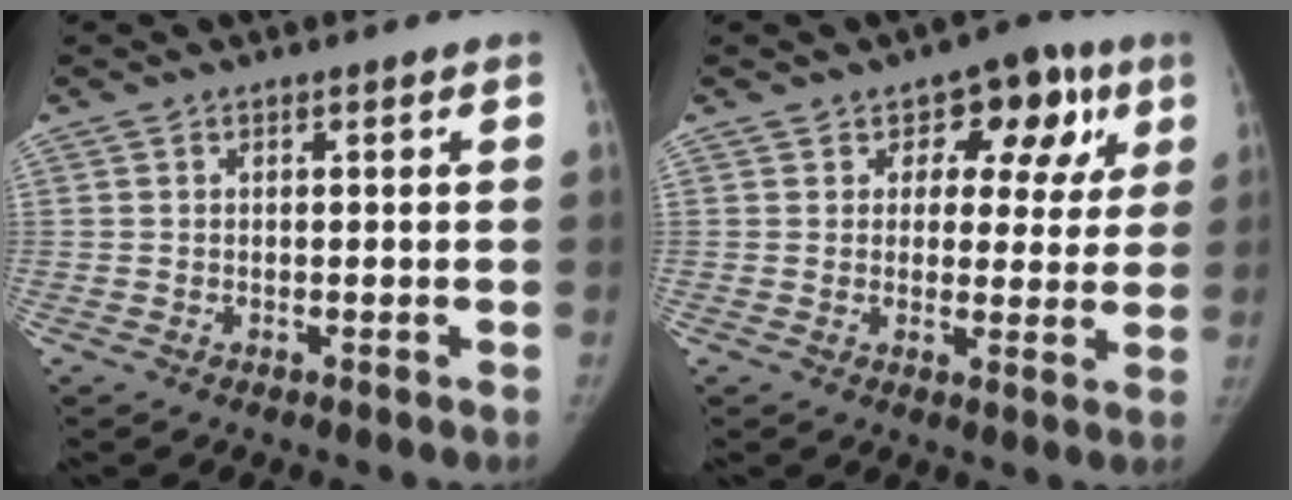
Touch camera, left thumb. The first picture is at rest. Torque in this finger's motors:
{"motor_torque": [-0.05, 0.67, -0.16, 0.12, -0.08]}